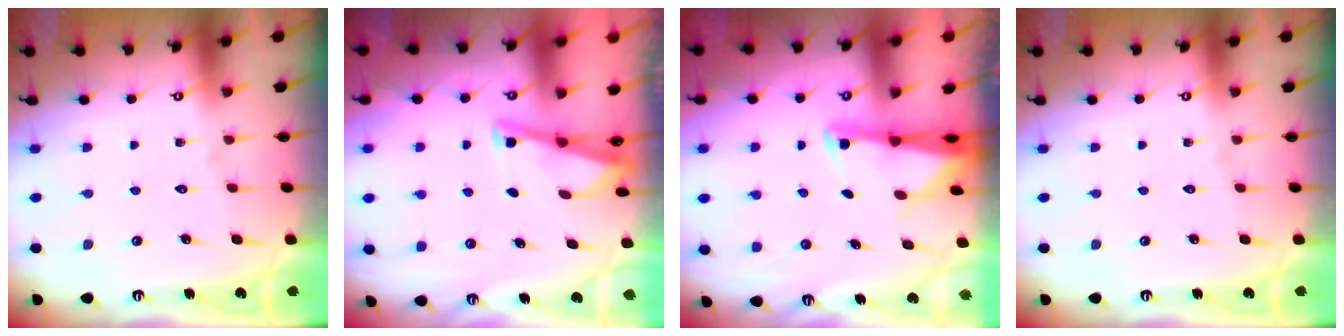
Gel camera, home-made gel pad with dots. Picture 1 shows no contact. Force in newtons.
{"total": 2.9, "press": 2.9, "slide": 0.2}
{"total": 2.5, "press": 2.5, "slide": 0.5}
{"total": 0.0}